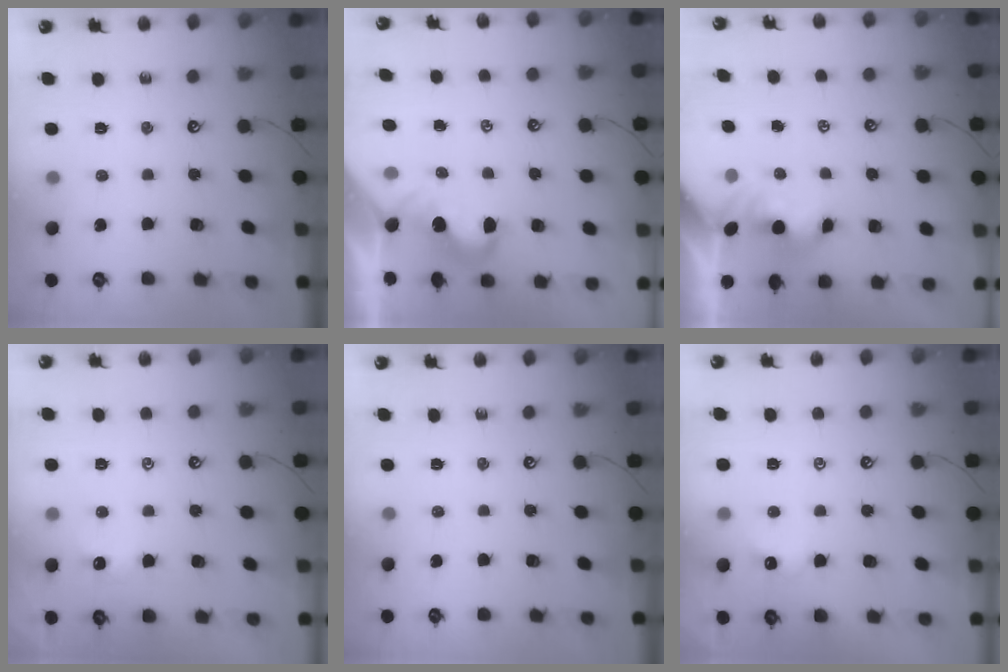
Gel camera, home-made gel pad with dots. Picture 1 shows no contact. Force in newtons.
{"total": 2.0, "press": 2.0, "slide": 0.6}
{"total": 1.5, "press": 1.3, "slide": 0.7}
{"total": 1.3, "press": 1.1, "slide": 0.6}
{"total": 0.0}
{"total": 1.3, "press": 1.2, "slide": 0.4}